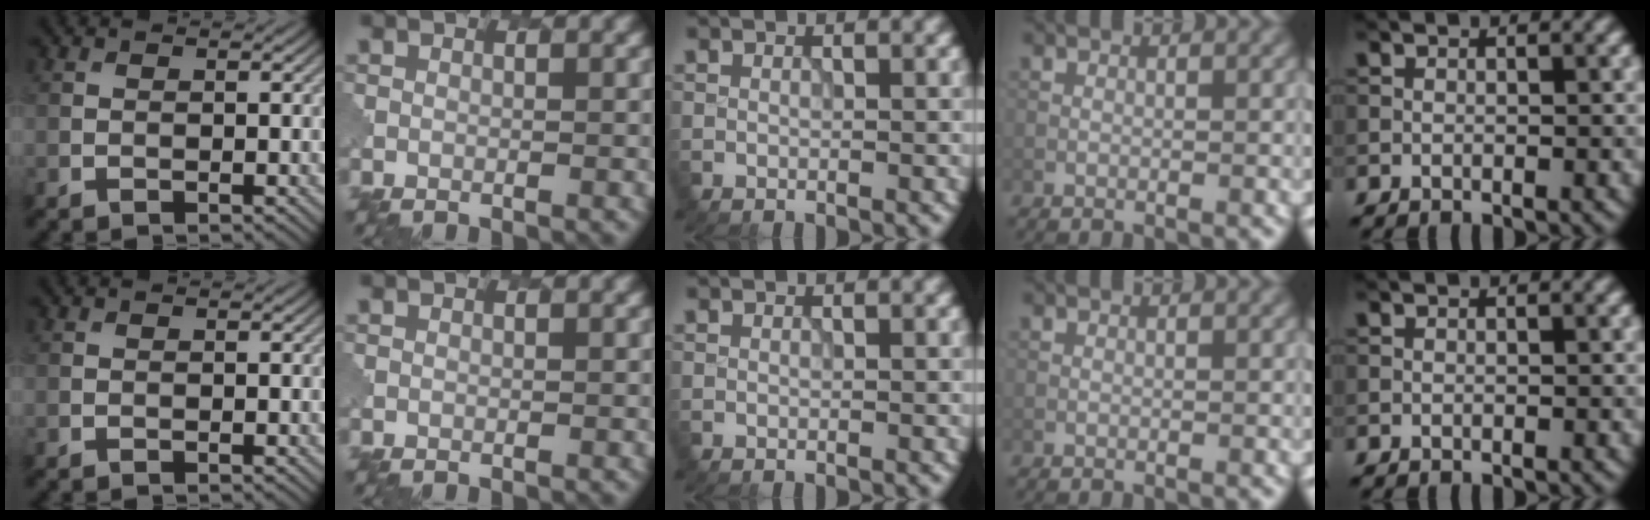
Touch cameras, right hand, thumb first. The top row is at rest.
{}